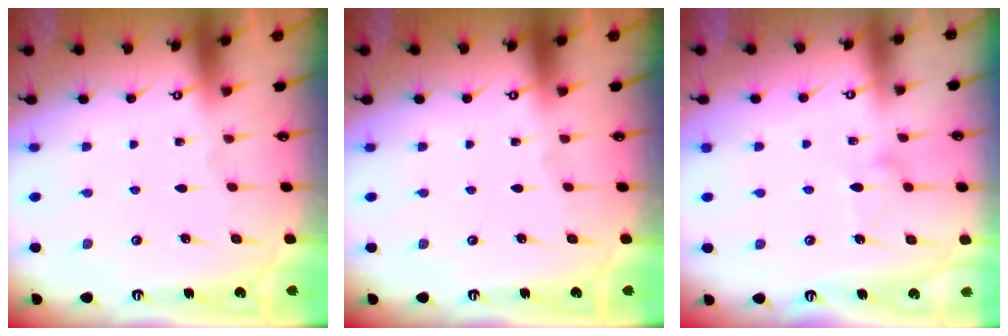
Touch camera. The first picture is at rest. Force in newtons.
{"total": 0.0}
{"total": 8.5, "press": 8.5, "slide": 0.3}